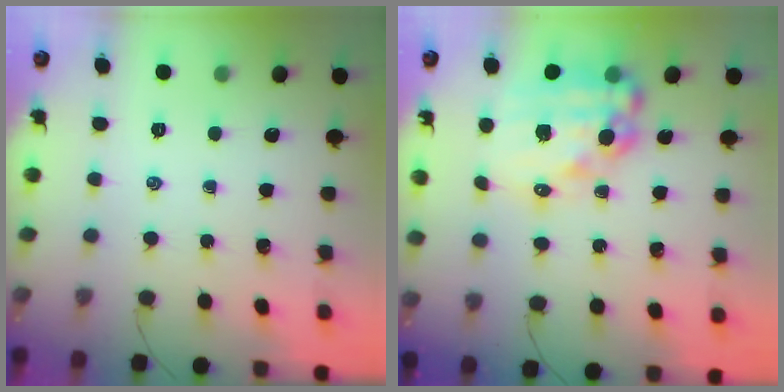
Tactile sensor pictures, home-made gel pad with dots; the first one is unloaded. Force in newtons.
{"total": 17.3, "press": 16.9, "slide": 3.6}